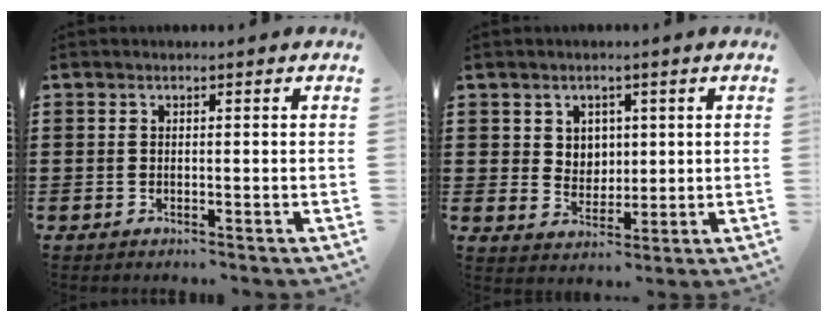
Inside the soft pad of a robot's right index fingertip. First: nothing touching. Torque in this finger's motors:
{"motor_torque": [0.16, 0.21, -0.04, -0.05]}